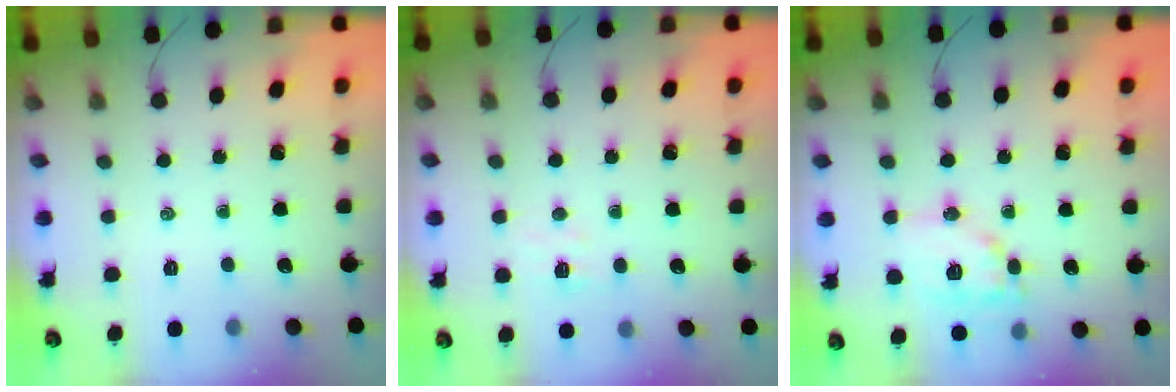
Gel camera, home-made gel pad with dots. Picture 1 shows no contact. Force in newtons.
{"total": 4.4, "press": 4.3, "slide": 0.9}
{"total": 11.5, "press": 11.5, "slide": 1.0}